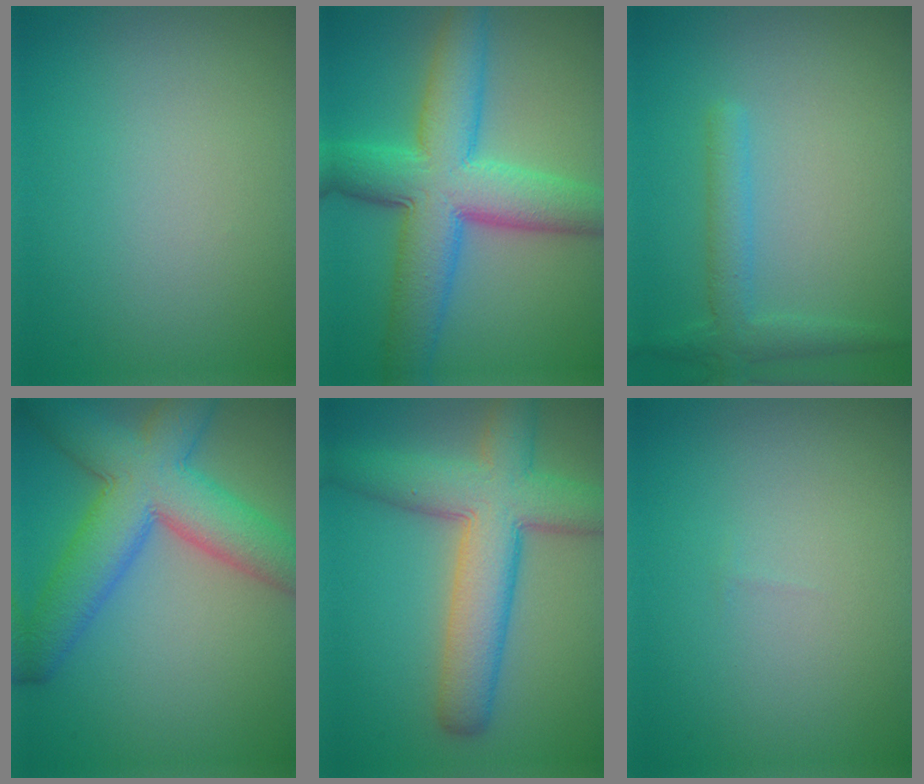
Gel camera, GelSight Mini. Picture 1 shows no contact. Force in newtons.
{"total": 9.8, "press": 9.8, "slide": 0.3}
{"total": 1.7, "press": 1.7, "slide": 0.1}
{"total": 9.2, "press": 9.2, "slide": 0.3}
{"total": 8.5, "press": 8.5, "slide": 0.2}
{"total": 0.0}